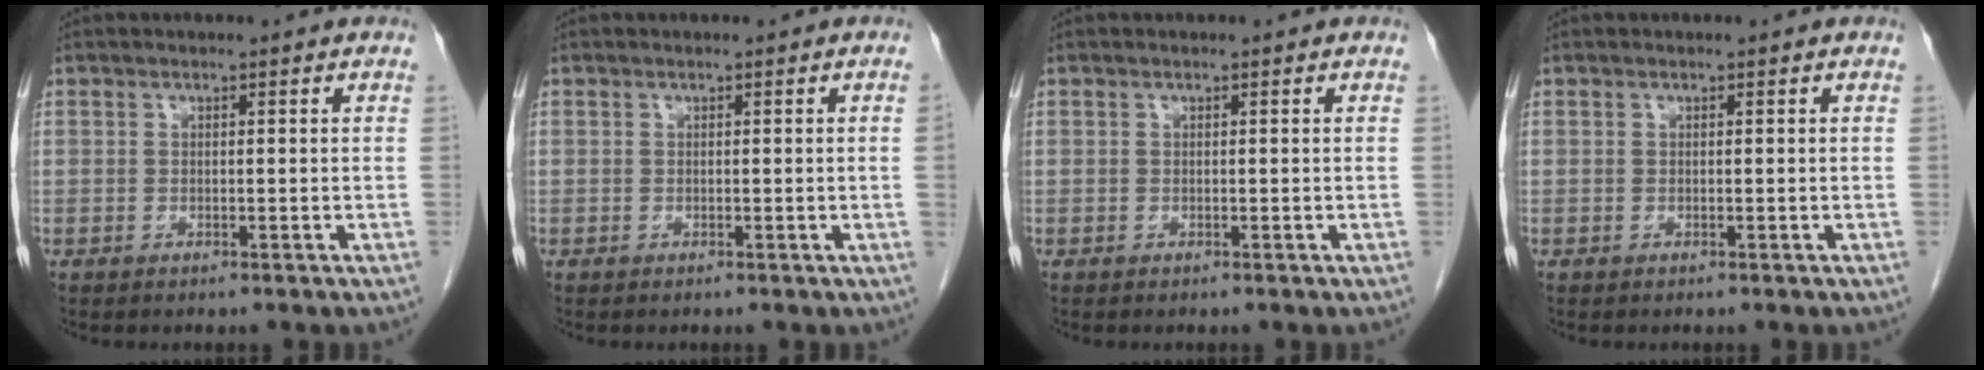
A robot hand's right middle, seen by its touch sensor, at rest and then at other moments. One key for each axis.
{"total": 0.7, "fx": 0.0, "fy": 0.2, "fz": -0.6, "tx": 0.006, "ty": 0.003, "tz": -0.001}
{"total": 0.0}
{"total": 0.0}